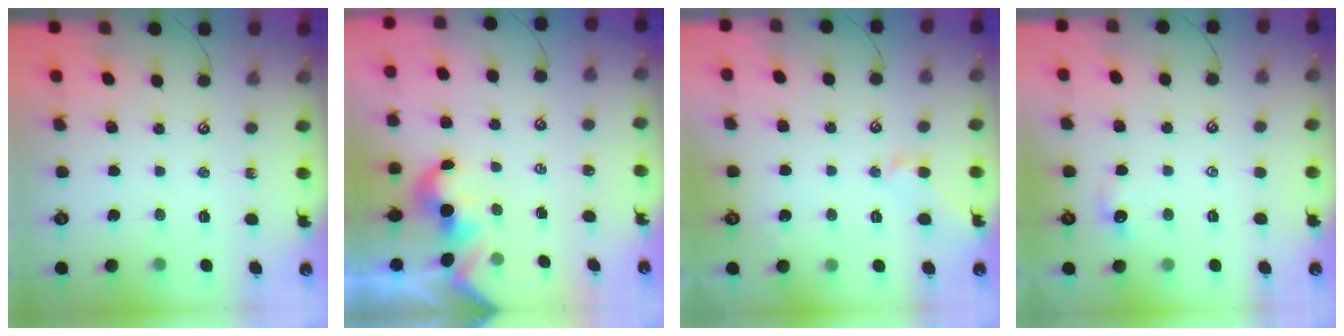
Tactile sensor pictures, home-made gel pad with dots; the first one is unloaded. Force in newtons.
{"total": 2.0, "press": 2.0, "slide": 0.4}
{"total": 0.7, "press": 0.6, "slide": 0.3}
{"total": 0.8, "press": 0.5, "slide": 0.6}